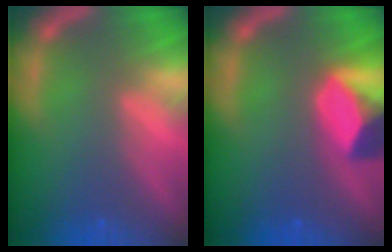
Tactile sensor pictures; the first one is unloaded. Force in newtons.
{"total": 5.9}